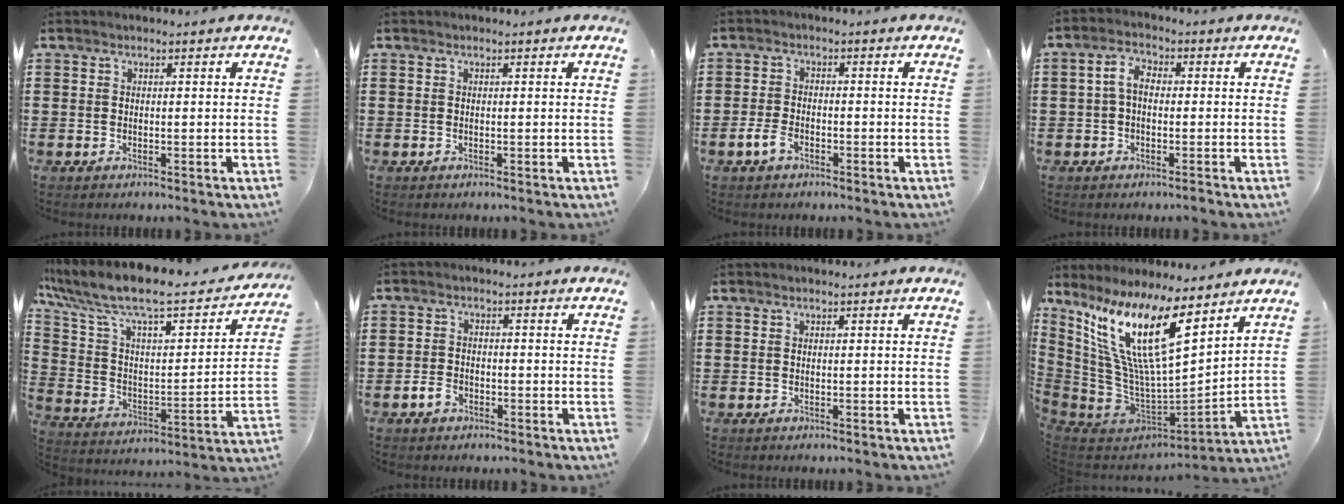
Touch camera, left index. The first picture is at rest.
{"total": 0.0}
{"total": 3.2, "force": [-1.8, 1.6, 2.1], "torque": [-0.052, 0.000, -0.038]}
{"total": 4.3, "force": [-0.5, 2.3, 3.6], "torque": [-0.076, 0.011, -0.013]}
{"total": 9.8, "force": [7.9, 1.7, 5.5], "torque": [-0.142, -0.061, 0.129]}
{"total": 2.4, "force": [-1.5, 1.5, 1.1], "torque": [-0.022, 0.004, -0.030]}
{"total": 0.0}
{"total": 16.2, "force": [8.7, 4.3, 13.0], "torque": [-0.301, -0.054, 0.145]}